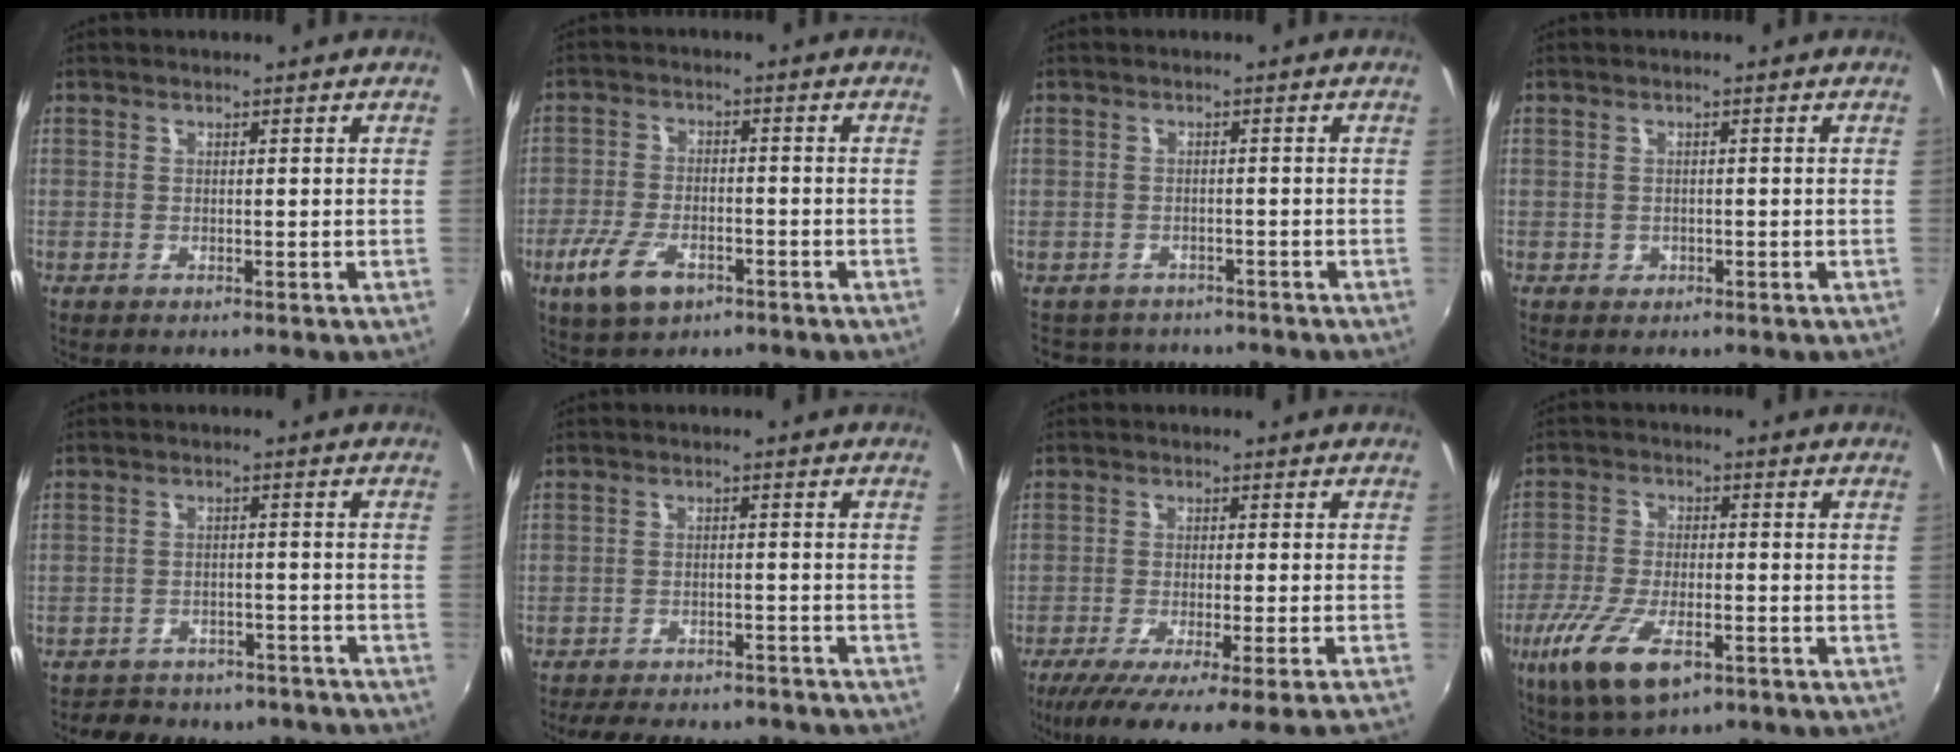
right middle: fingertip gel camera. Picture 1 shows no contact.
{"total": 8.5, "force": [-4.7, 4.4, 5.7], "torque": [-0.136, -0.014, -0.082]}
{"total": 4.9, "force": [-3.6, 3.4, 0.1], "torque": [-0.004, 0.020, -0.055]}
{"total": 1.2, "force": [-0.4, 1.1, 0.2], "torque": [-0.003, -0.003, -0.003]}
{"total": 15.6, "force": [-13.4, 6.3, 4.9], "torque": [-0.113, 0.010, -0.161]}
{"total": 15.7, "force": [-13.6, 4.8, 6.1], "torque": [-0.132, -0.009, -0.177]}
{"total": 14.3, "force": [-12.1, -0.8, 7.5], "torque": [-0.137, -0.059, -0.180]}
{"total": 13.0, "force": [-6.6, 5.3, 9.9], "torque": [-0.214, -0.036, -0.121]}